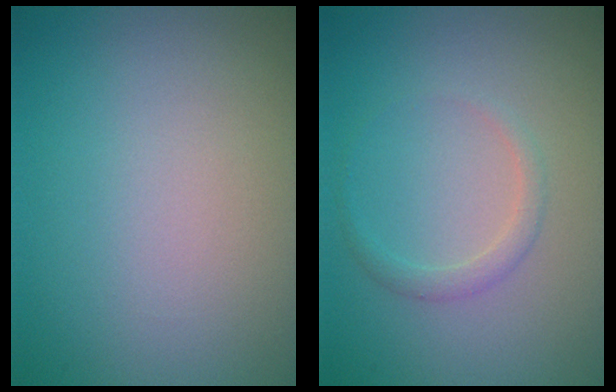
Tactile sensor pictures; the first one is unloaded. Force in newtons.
{"total": 1.2, "press": 1.2, "slide": 0.1}